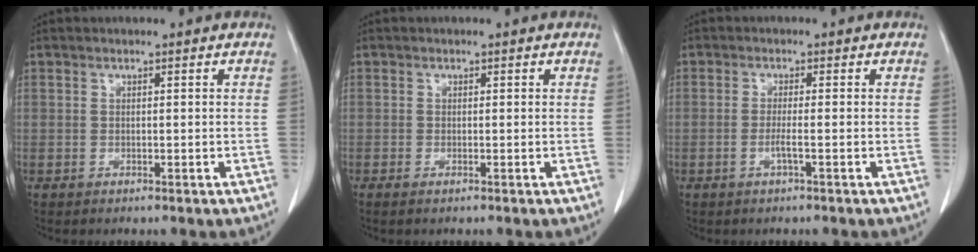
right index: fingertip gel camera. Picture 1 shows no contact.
{"total": 0.8, "force": [-0.5, 0.1, 0.6], "torque": [-0.010, -0.001, -0.009]}
{"total": 1.8, "force": [-0.7, -0.2, 1.6], "torque": [-0.031, -0.001, -0.016]}